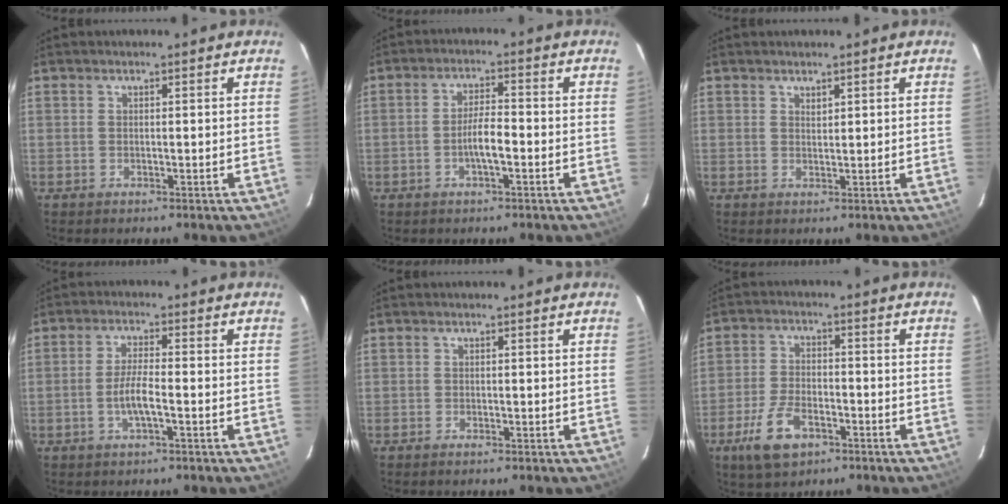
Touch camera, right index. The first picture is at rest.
{"total": 4.6, "force": [-1.7, 0.8, 4.1], "torque": [-0.081, 0.005, -0.030]}
{"total": 0.9, "force": [0.8, 0.4, 0.3], "torque": [-0.003, 0.001, 0.014]}
{"total": 4.8, "force": [-1.7, 0.7, 4.5], "torque": [-0.090, 0.000, -0.034]}
{"total": 0.7, "force": [-0.6, 0.2, 0.3], "torque": [-0.007, -0.001, -0.012]}
{"total": 9.2, "force": [-5.0, 4.5, 6.2], "torque": [-0.142, -0.004, -0.090]}